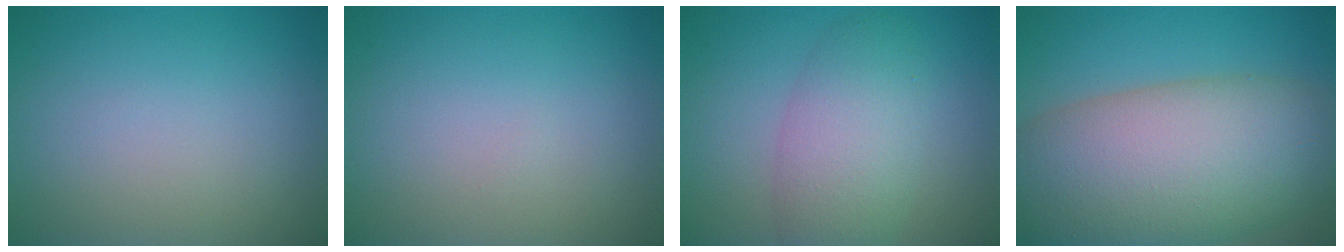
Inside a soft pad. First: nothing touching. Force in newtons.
{"total": 0.0}
{"total": 5.5, "press": 5.4, "slide": 0.3}
{"total": 14.4, "press": 14.3, "slide": 0.8}